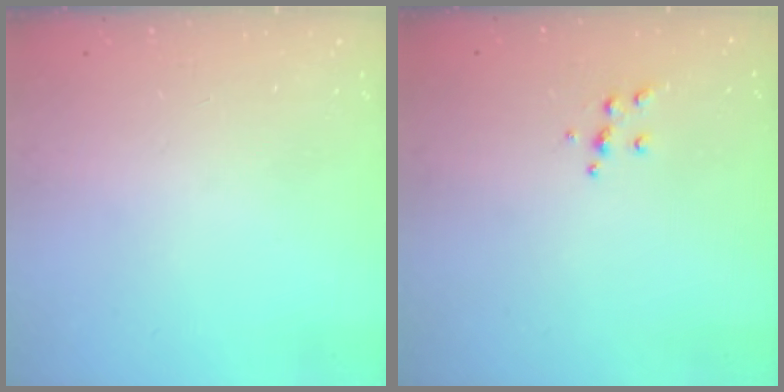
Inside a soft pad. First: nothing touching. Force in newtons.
{"total": 5.3, "press": 5.2, "slide": 0.5}